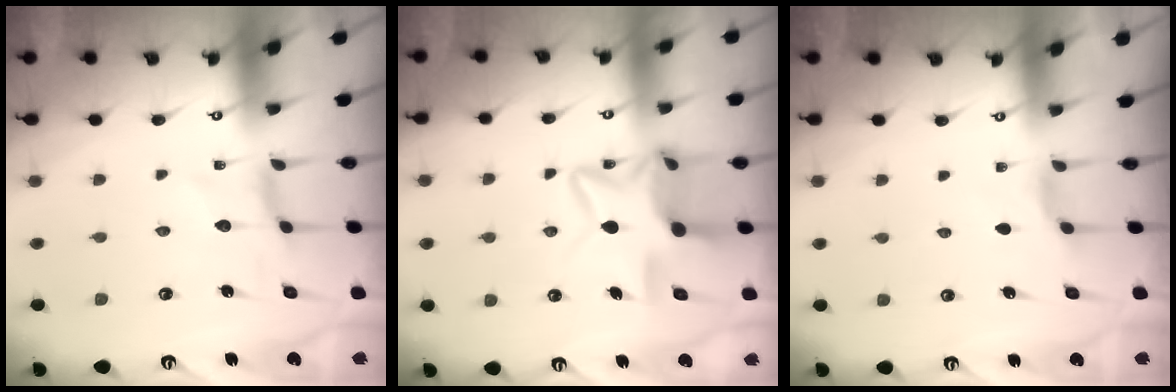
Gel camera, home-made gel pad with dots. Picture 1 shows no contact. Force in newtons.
{"total": 11.5, "press": 11.4, "slide": 1.0}
{"total": 2.4, "press": 2.3, "slide": 0.3}